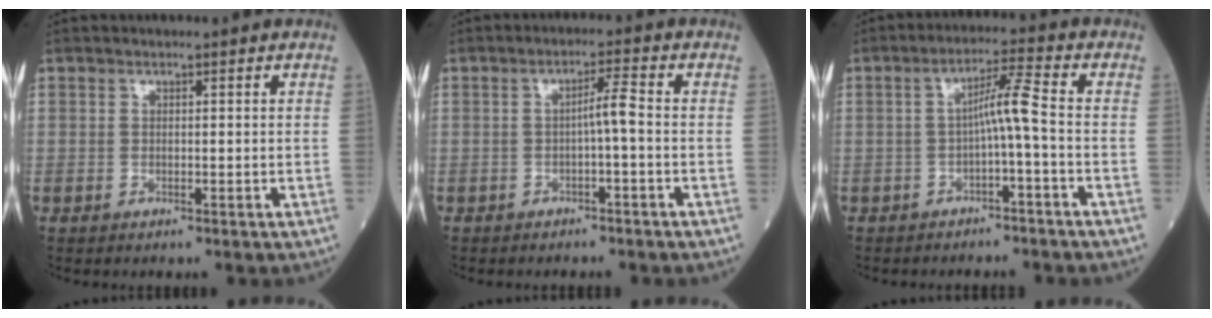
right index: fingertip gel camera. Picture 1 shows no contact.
{"total": 2.9, "force": [-0.6, 0.0, 2.8], "torque": [-0.045, 0.006, -0.012]}
{"total": 4.7, "force": [-1.1, -0.5, 4.6], "torque": [-0.078, 0.018, -0.018]}